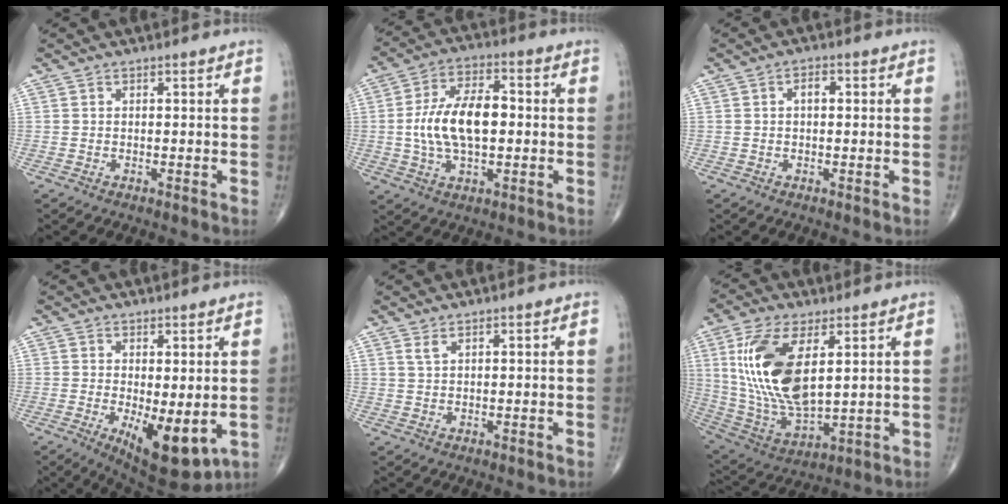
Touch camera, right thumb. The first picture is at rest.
{"total": 13.8, "force": [-0.2, 7.0, 11.8], "torque": [-0.216, 0.018, -0.007]}
{"total": 2.2, "force": [0.3, 1.2, 1.9], "torque": [-0.028, 0.008, 0.003]}
{"total": 10.3, "force": [-2.0, 4.1, 9.3], "torque": [-0.131, -0.026, -0.016]}
{"total": 1.2, "force": [0.8, 0.3, 0.8], "torque": [-0.019, 0.002, 0.020]}
{"total": 18.9, "force": [4.9, 8.6, 16.1], "torque": [-0.323, -0.025, 0.103]}